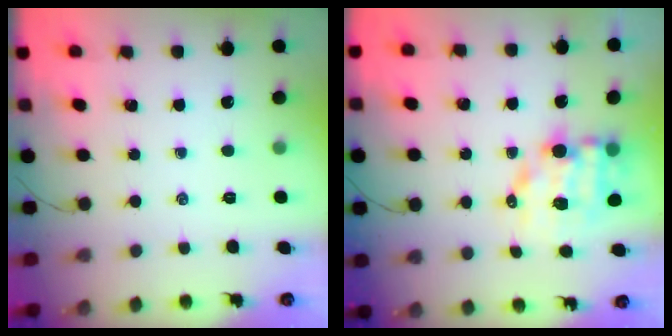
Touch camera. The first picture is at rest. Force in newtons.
{"total": 10.8, "press": 10.7, "slide": 1.6}